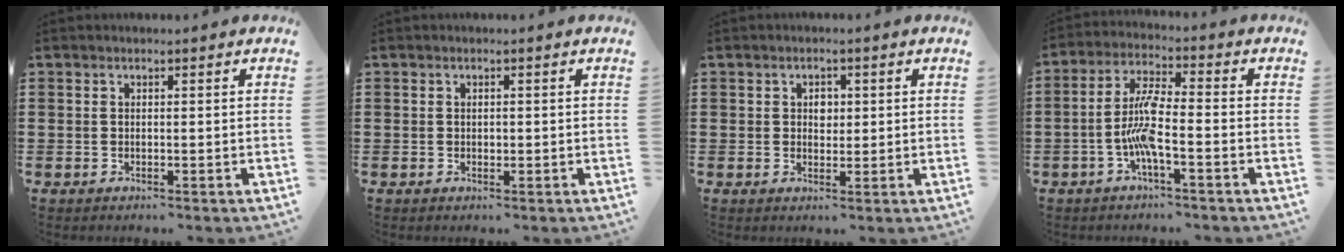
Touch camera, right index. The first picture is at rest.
{"total": 0.6, "force": [0.0, 0.4, 0.5], "torque": [-0.011, 0.000, 0.000]}
{"total": 2.0, "force": [0.5, 1.4, 1.3], "torque": [-0.019, 0.006, 0.005]}
{"total": 7.3, "force": [-2.3, 1.6, 6.7], "torque": [-0.158, -0.010, -0.052]}